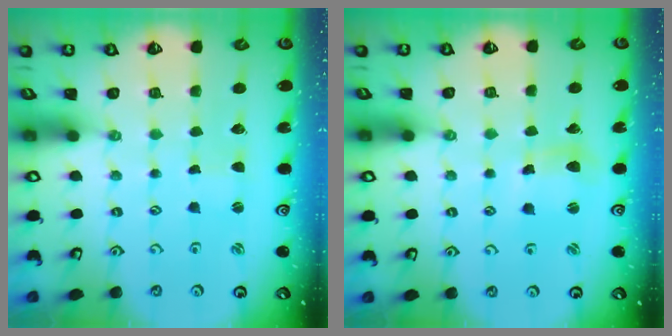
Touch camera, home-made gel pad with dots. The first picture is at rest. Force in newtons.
{"total": 5.9, "press": 5.8, "slide": 1.0}